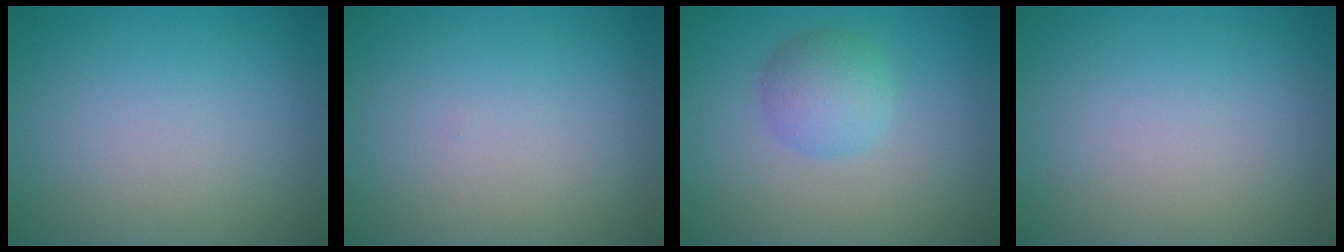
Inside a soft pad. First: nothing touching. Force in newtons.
{"total": 0.0}
{"total": 3.0, "press": 3.0, "slide": 0.1}
{"total": 0.0}